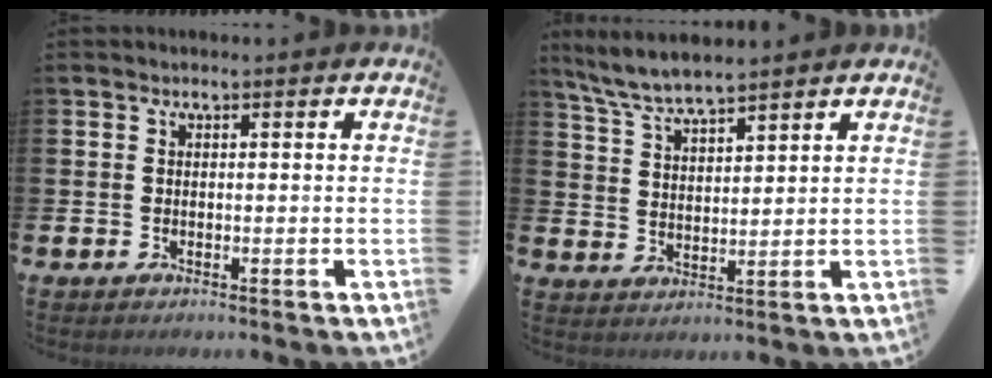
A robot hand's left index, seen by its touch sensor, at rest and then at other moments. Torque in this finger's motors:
{"motor_torque": [0.05, -0.21, 0.28, 0.08]}